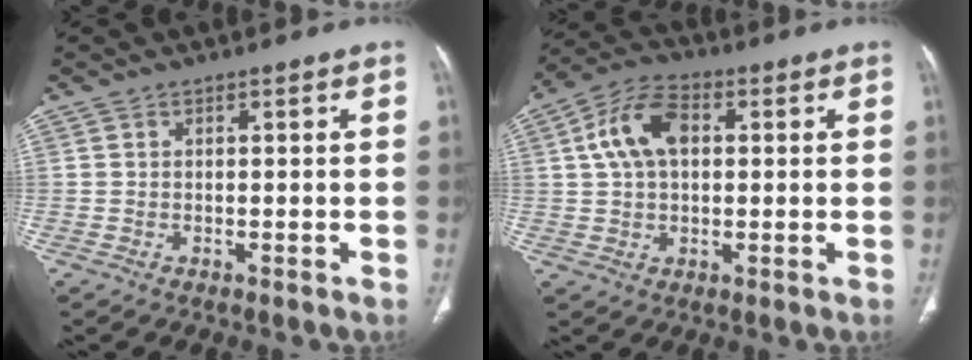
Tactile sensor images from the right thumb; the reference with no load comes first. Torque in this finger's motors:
{"motor_torque": [-0.52, 0.79, 0.24, -0.08, 0.11]}